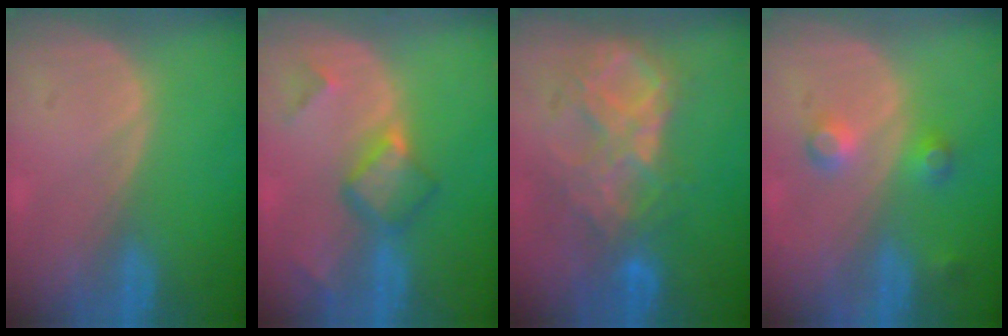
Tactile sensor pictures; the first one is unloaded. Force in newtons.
{"total": 5.6, "press": 4.9, "slide": 2.7}
{"total": 9.2, "press": 7.9, "slide": 4.8}
{"total": 3.6, "press": 3.4, "slide": 1.1}